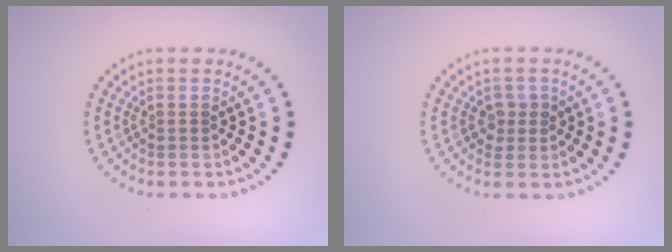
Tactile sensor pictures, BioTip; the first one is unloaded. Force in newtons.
{"total": 1.4, "press": 1.3, "slide": 0.6}